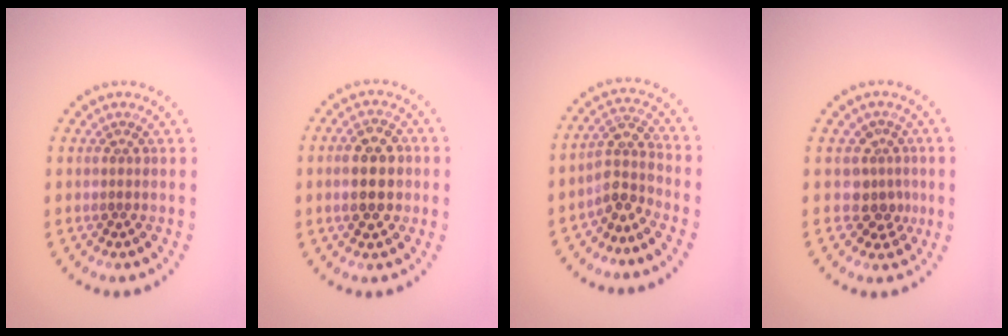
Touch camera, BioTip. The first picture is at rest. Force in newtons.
{"total": 4.3, "press": 4.3, "slide": 0.2}
{"total": 2.9, "press": 2.2, "slide": 1.8}
{"total": 2.5, "press": 1.9, "slide": 1.7}